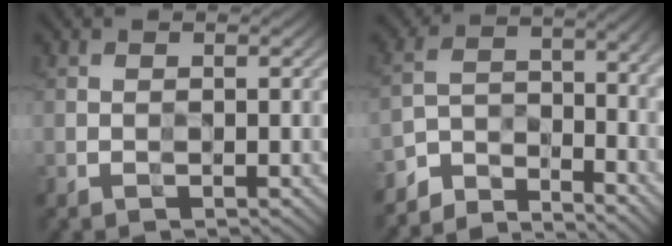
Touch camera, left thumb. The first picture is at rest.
{"total": 6.8, "force": [-6.2, 2.0, 1.9], "torque": [-0.039, -0.006, -0.128]}